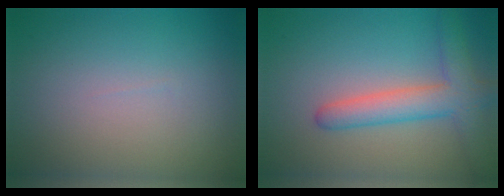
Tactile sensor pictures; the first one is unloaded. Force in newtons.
{"total": 4.7, "press": 4.7, "slide": 0.2}